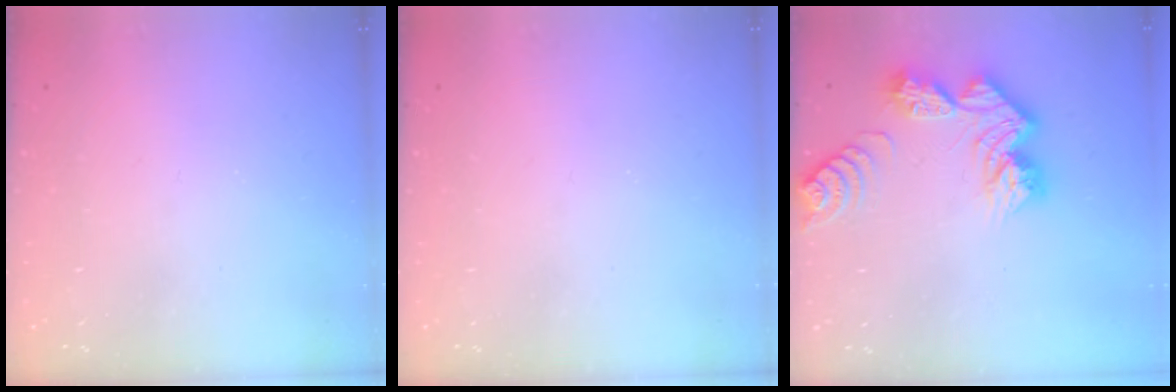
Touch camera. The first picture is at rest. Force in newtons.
{"total": 0.0}
{"total": 13.0, "press": 13.0, "slide": 1.1}